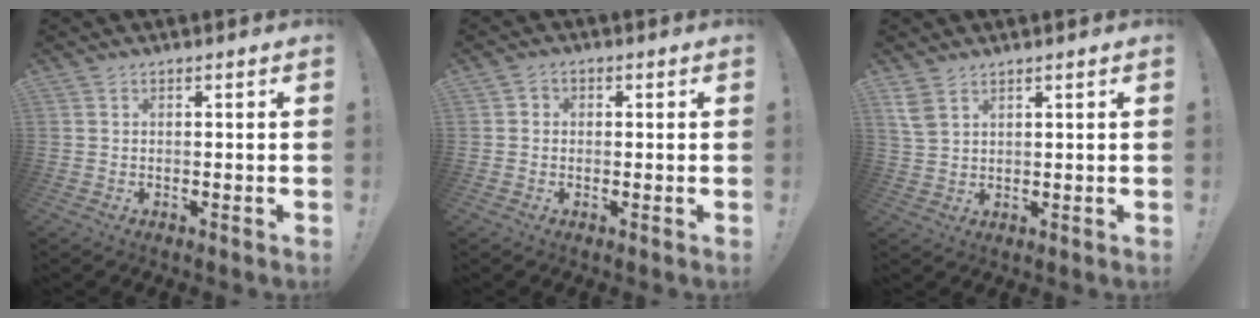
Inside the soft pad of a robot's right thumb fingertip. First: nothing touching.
{"total": 1.9, "force": [-0.9, 1.4, 0.9], "torque": [-0.014, 0.009, -0.016]}
{"total": 4.6, "force": [2.9, 2.5, 2.6], "torque": [-0.048, -0.009, 0.058]}